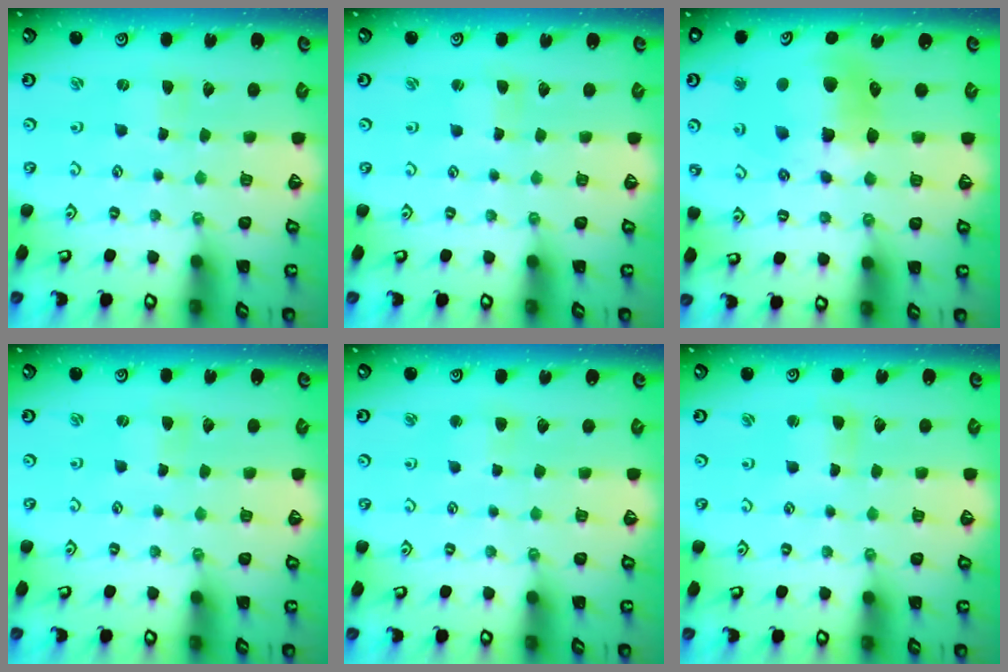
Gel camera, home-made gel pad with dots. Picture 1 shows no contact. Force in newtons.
{"total": 0.9, "press": 0.9, "slide": 0.2}
{"total": 14.0, "press": 13.8, "slide": 2.2}
{"total": 0.0}
{"total": 2.5, "press": 2.4, "slide": 0.5}
{"total": 2.2, "press": 2.2, "slide": 0.3}